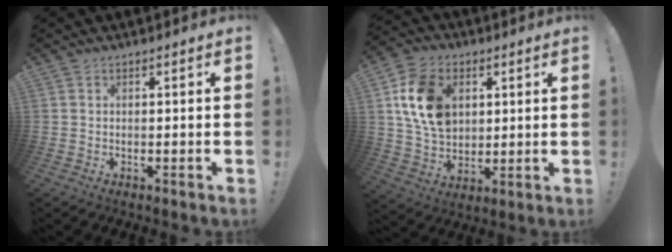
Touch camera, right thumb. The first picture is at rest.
{"total": 16.7, "force": [4.6, 12.5, 10.0], "torque": [-0.176, -0.007, 0.094]}